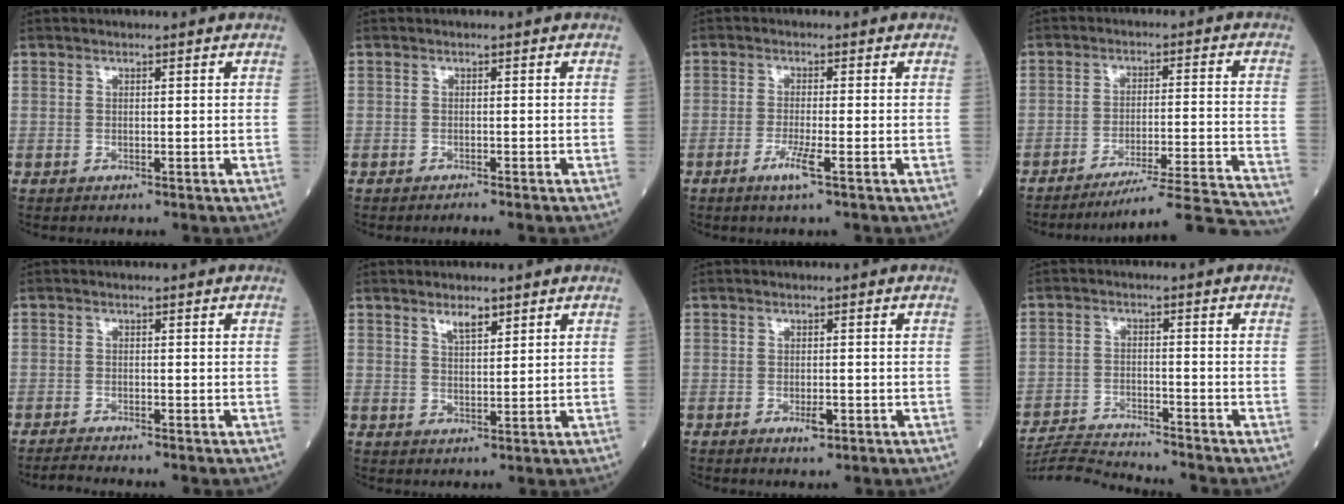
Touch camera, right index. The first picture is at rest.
{"total": 1.5, "force": [-1.3, -0.3, 0.6], "torque": [-0.009, 0.002, -0.018]}
{"total": 3.3, "force": [-1.7, -0.2, 2.8], "torque": [-0.059, -0.008, -0.035]}
{"total": 19.1, "force": [-18.2, -2.9, 5.1], "torque": [-0.036, -0.013, -0.250]}
{"total": 1.6, "force": [-1.5, -0.7, 0.3], "torque": [-0.018, -0.011, -0.031]}
{"total": 2.8, "force": [2.1, 0.8, 1.8], "torque": [-0.034, -0.001, 0.038]}
{"total": 1.8, "force": [-0.8, 0.6, 1.5], "torque": [-0.024, -0.001, -0.011]}
{"total": 7.8, "force": [-7.7, -1.5, 0.7], "torque": [-0.015, -0.010, -0.139]}